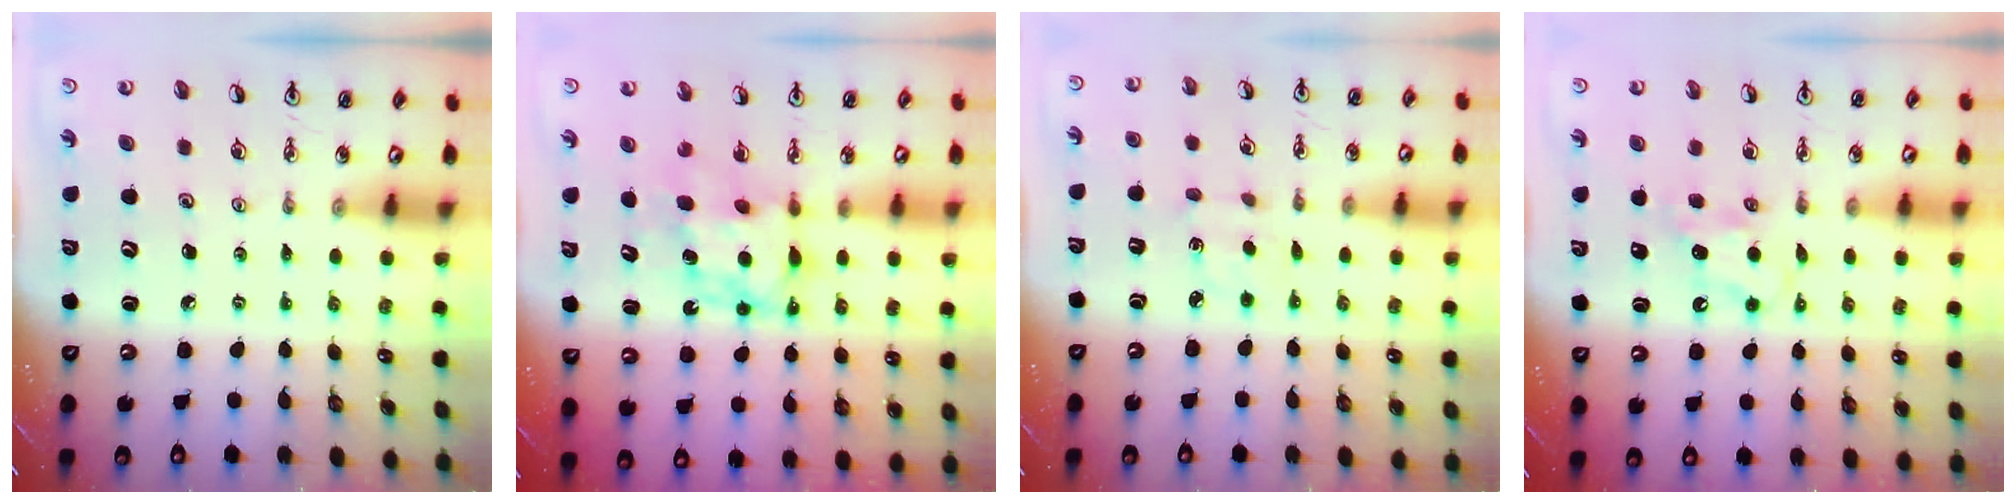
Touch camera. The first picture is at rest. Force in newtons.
{"total": 6.7, "press": 6.6, "slide": 0.4}
{"total": 2.3, "press": 2.3, "slide": 0.3}
{"total": 5.6, "press": 5.6, "slide": 0.6}